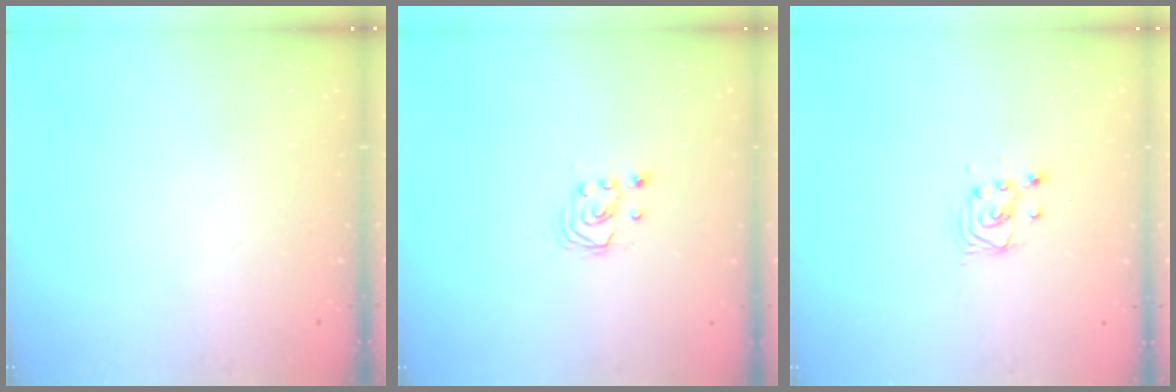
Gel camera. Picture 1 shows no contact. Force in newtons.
{"total": 2.6, "press": 2.6, "slide": 0.3}
{"total": 2.5, "press": 2.5, "slide": 0.2}